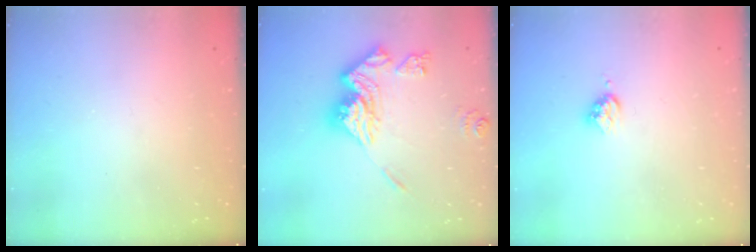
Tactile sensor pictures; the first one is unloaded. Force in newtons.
{"total": 15.6, "press": 15.5, "slide": 1.4}
{"total": 3.6, "press": 3.5, "slide": 0.6}